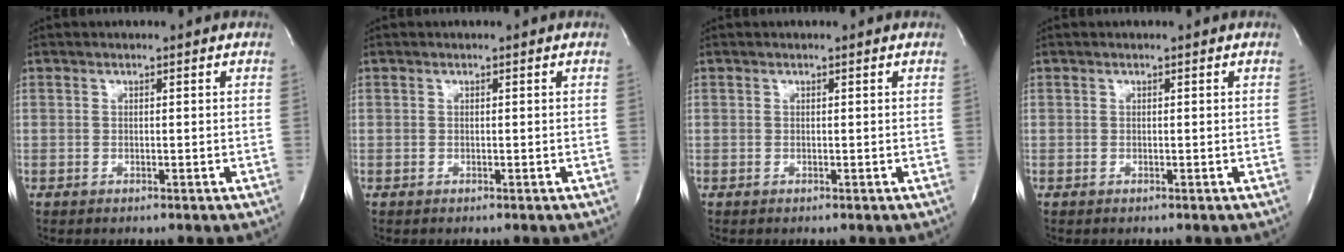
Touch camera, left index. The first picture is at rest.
{"total": 0.0}
{"total": 0.0}
{"total": 0.0}